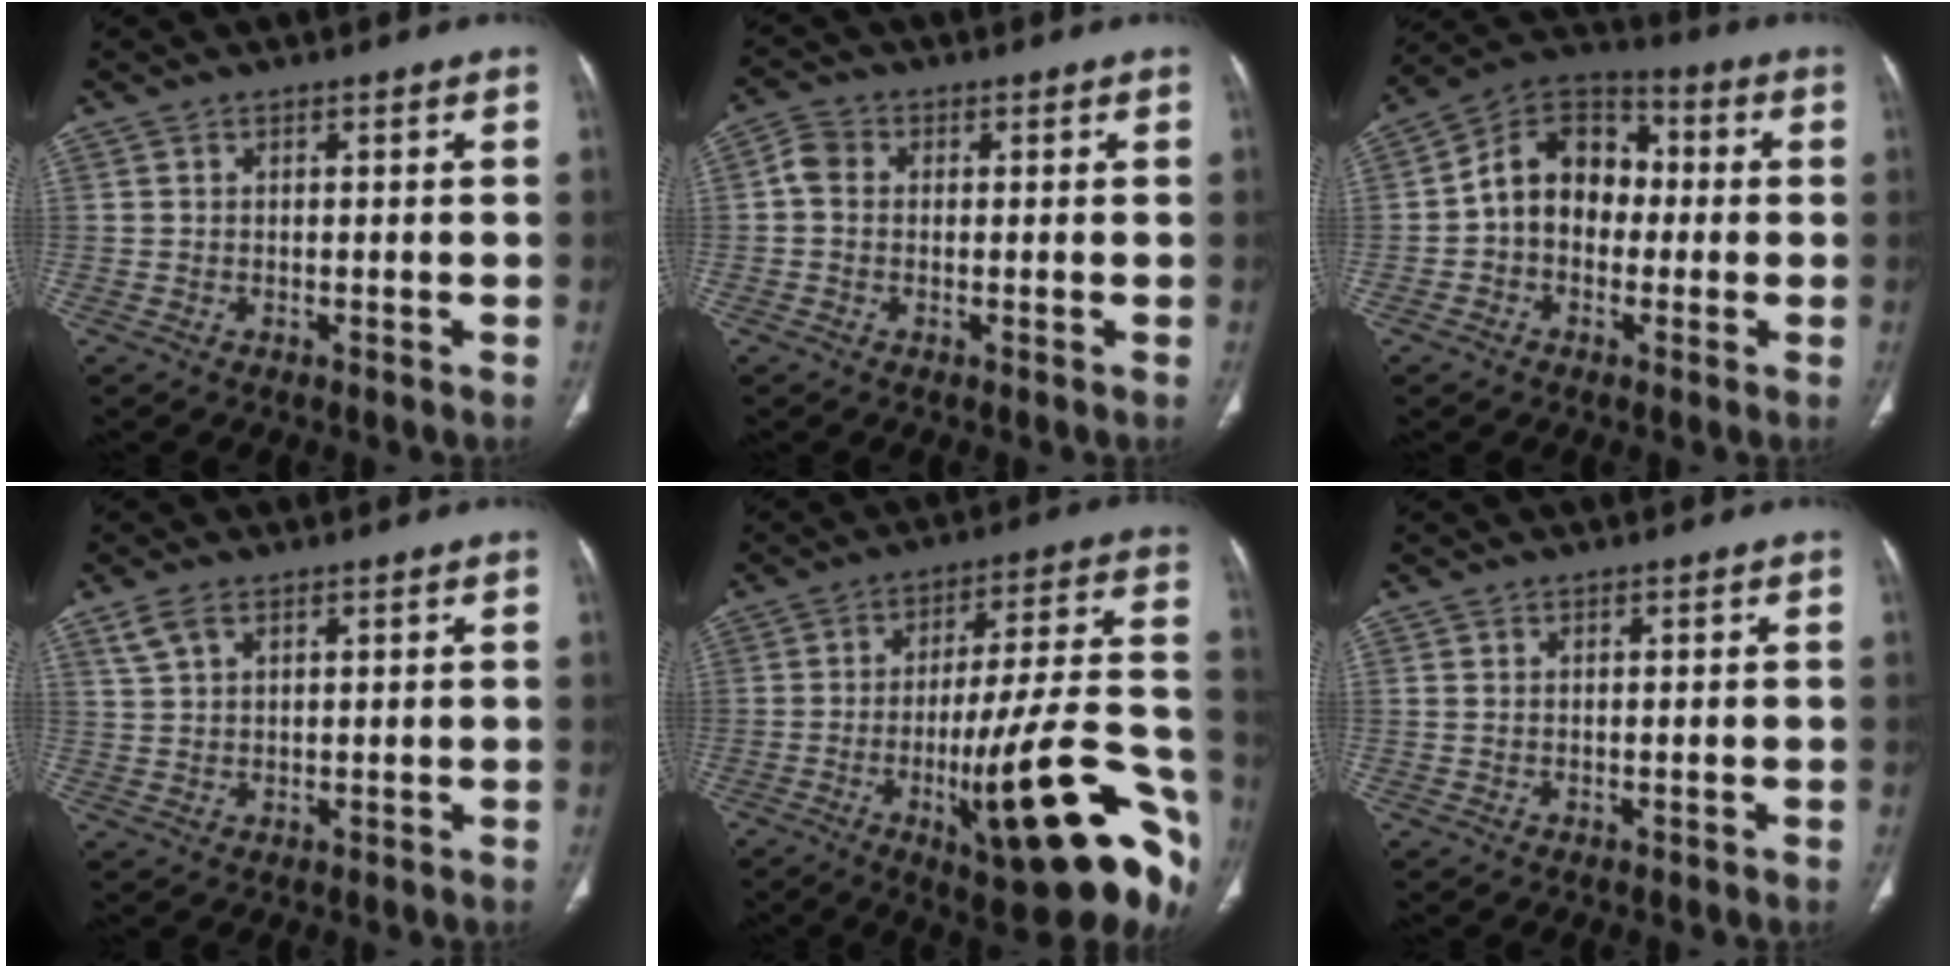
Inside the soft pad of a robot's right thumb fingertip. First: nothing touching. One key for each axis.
{"total": 3.3, "fx": 0.1, "fy": 2.6, "fz": 2.0, "tx": -0.031, "ty": 0.006, "tz": -0.010}
{"total": 12.4, "fx": -0.5, "fy": 9.6, "fz": 7.9, "tx": -0.093, "ty": 0.040, "tz": -0.026}
{"total": 3.5, "fx": 2.1, "fy": 1.7, "fz": 2.1, "tx": -0.050, "ty": 0.005, "tz": 0.052}
{"total": 26.3, "fx": -10.2, "fy": 5.7, "fz": 23.5, "tx": -0.290, "ty": 0.046, "tz": -0.141}
{"total": 0.0}